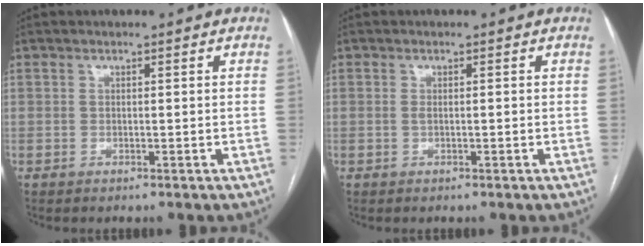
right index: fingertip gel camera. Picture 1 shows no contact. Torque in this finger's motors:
{"motor_torque": [0.11, 0.31, 0.00, 0.00]}